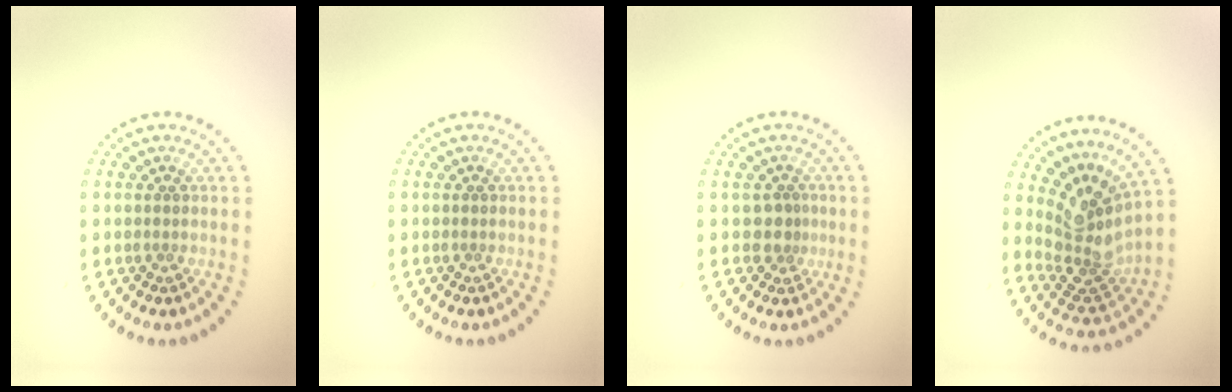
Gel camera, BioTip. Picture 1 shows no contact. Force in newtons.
{"total": 0.0}
{"total": 1.5, "press": 1.0, "slide": 1.1}
{"total": 4.2, "press": 3.1, "slide": 2.8}